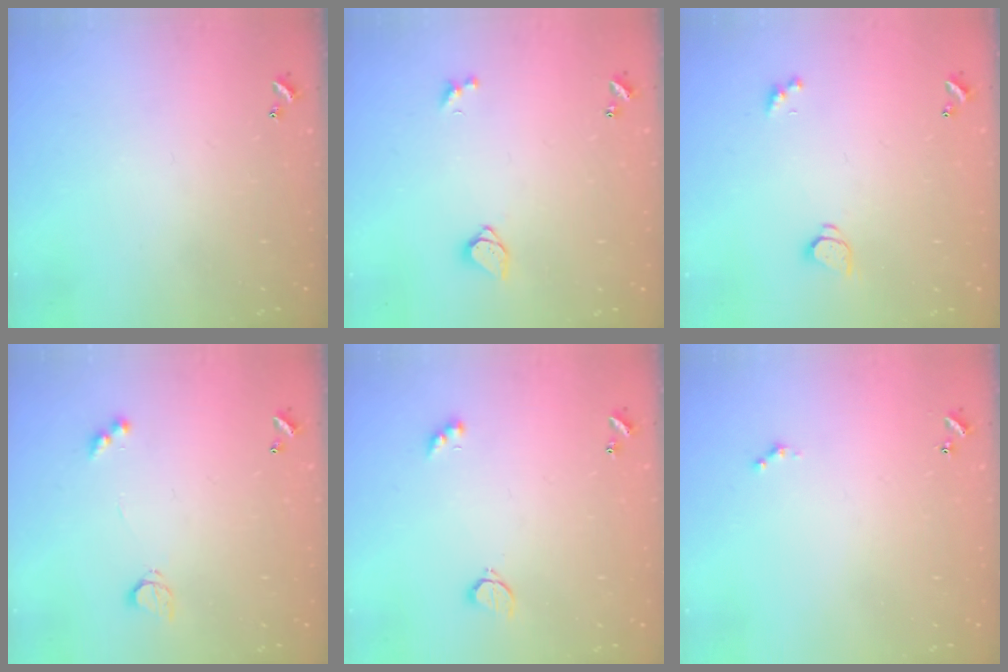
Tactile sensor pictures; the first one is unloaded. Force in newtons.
{"total": 1.6, "press": 1.5, "slide": 0.3}
{"total": 1.6, "press": 1.5, "slide": 0.4}
{"total": 3.7, "press": 3.6, "slide": 0.6}
{"total": 2.6, "press": 2.6, "slide": 0.5}
{"total": 0.0}